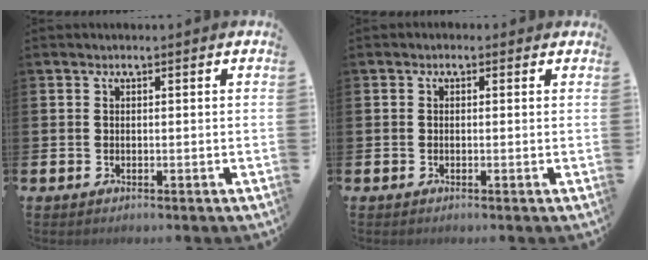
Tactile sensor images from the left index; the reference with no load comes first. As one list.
[{"total": 0.5, "force": [-0.2, 0.5, 0.1], "torque": [-0.003, 0.005, -0.006]}]